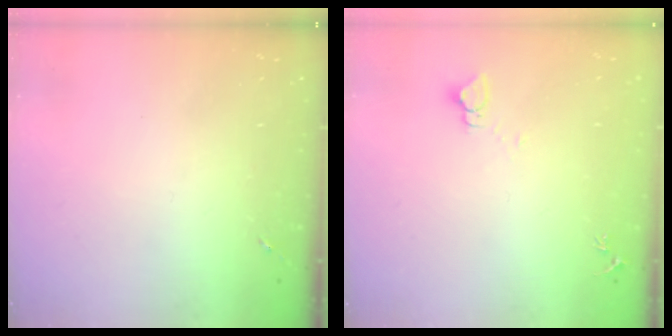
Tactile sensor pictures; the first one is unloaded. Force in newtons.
{"total": 2.7, "press": 2.7, "slide": 0.2}